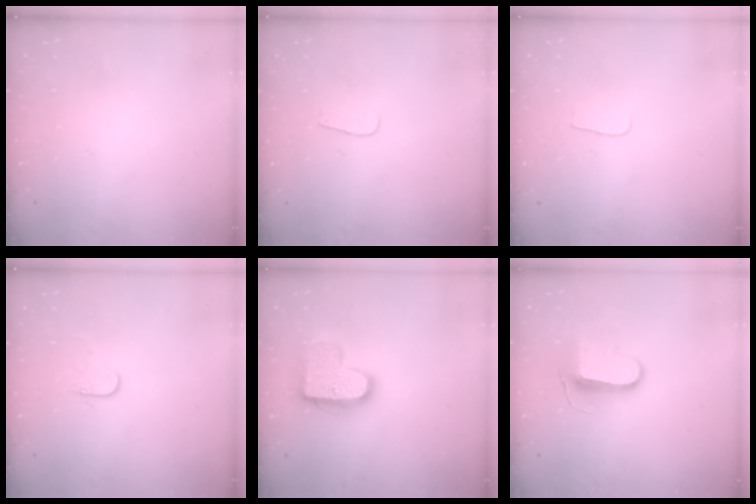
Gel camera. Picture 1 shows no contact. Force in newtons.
{"total": 2.6, "press": 2.5, "slide": 0.3}
{"total": 3.5, "press": 3.5, "slide": 0.4}
{"total": 3.5, "press": 3.5, "slide": 0.4}
{"total": 15.5, "press": 15.5, "slide": 0.8}
{"total": 8.9, "press": 8.9, "slide": 0.8}